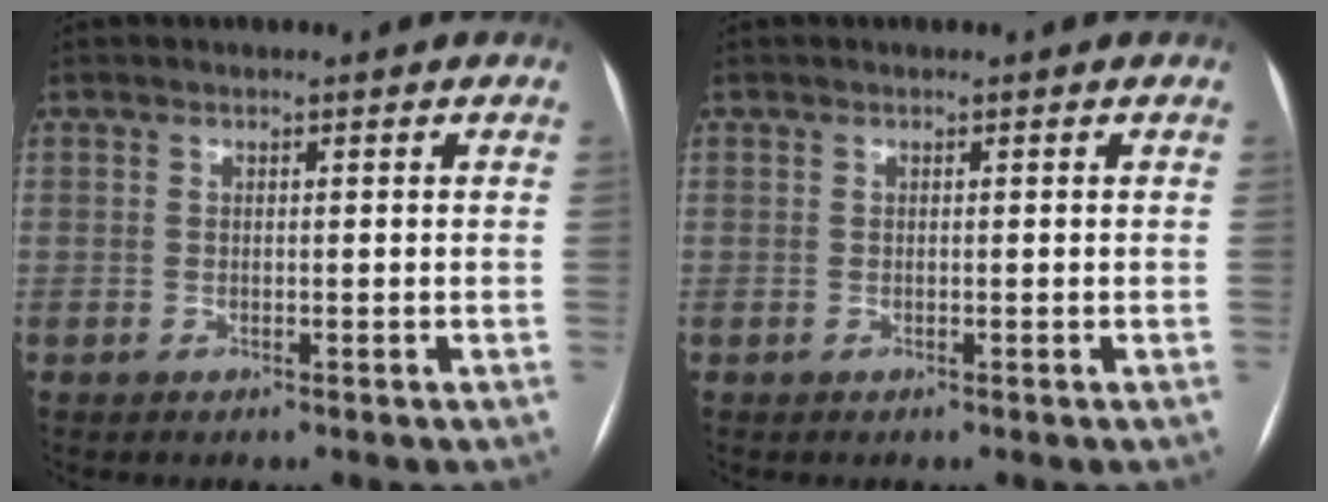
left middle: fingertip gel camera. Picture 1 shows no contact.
{"total": 0.0}